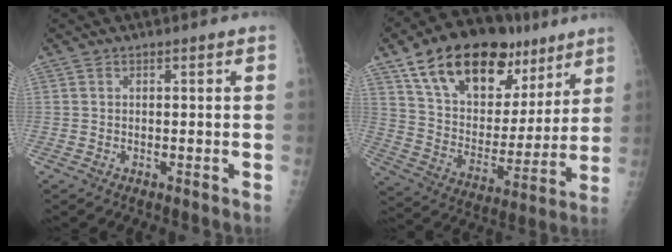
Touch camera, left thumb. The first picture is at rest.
{"total": 25.4, "force": [15.0, 14.1, 14.9], "torque": [-0.205, -0.027, 0.253]}